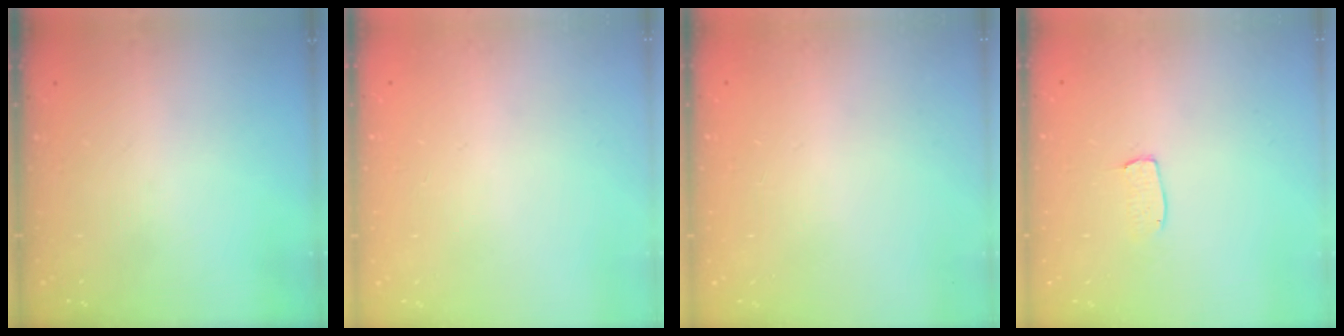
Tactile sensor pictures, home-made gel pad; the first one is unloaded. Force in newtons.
{"total": 0.7, "press": 0.6, "slide": 0.3}
{"total": 0.0}
{"total": 3.3, "press": 3.3, "slide": 0.2}